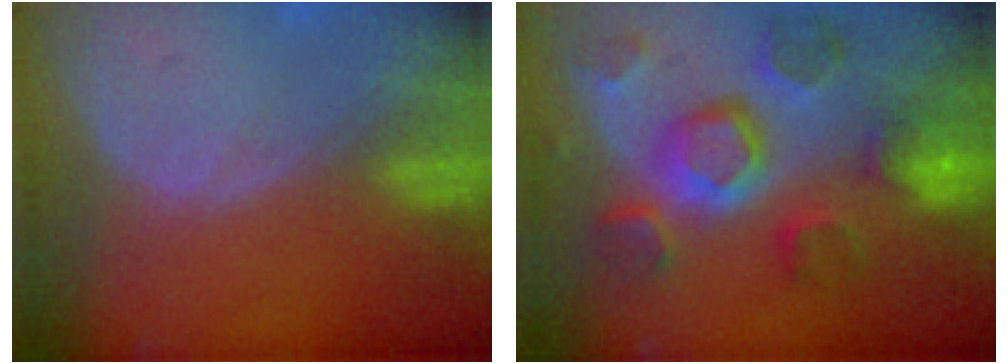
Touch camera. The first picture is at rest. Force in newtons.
{"total": 11.6, "press": 10.0, "slide": 5.8}